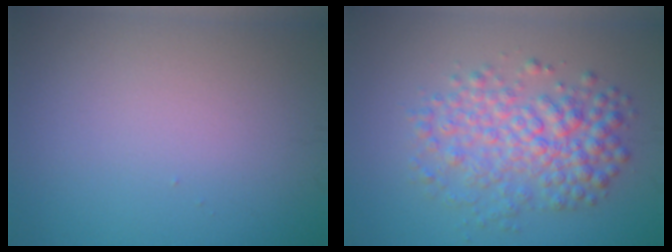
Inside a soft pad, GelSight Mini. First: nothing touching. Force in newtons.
{"total": 5.2, "press": 5.2, "slide": 0.0}